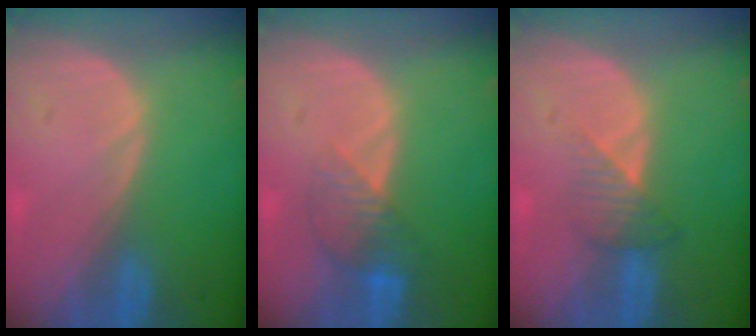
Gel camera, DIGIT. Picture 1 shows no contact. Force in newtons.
{"total": 4.1, "press": 4.0, "slide": 1.2}
{"total": 3.3, "press": 3.1, "slide": 1.2}